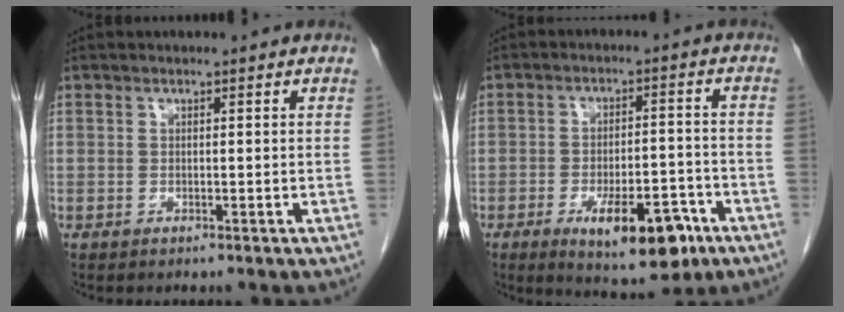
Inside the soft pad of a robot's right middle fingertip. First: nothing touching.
{"total": 11.4, "force": [-5.9, 4.0, 8.9], "torque": [-0.128, -0.003, -0.080]}